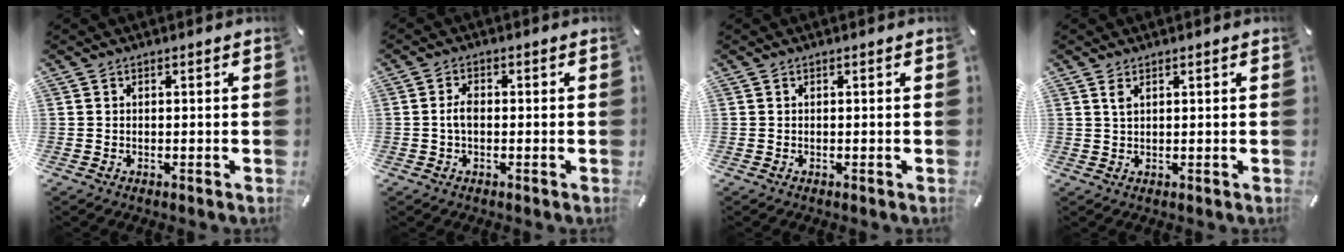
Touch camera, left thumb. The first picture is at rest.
{"total": 2.7, "force": [-0.4, 1.4, 2.3], "torque": [-0.052, 0.002, -0.009]}
{"total": 0.0}
{"total": 1.6, "force": [0.8, 0.5, 1.3], "torque": [-0.028, 0.000, 0.015]}